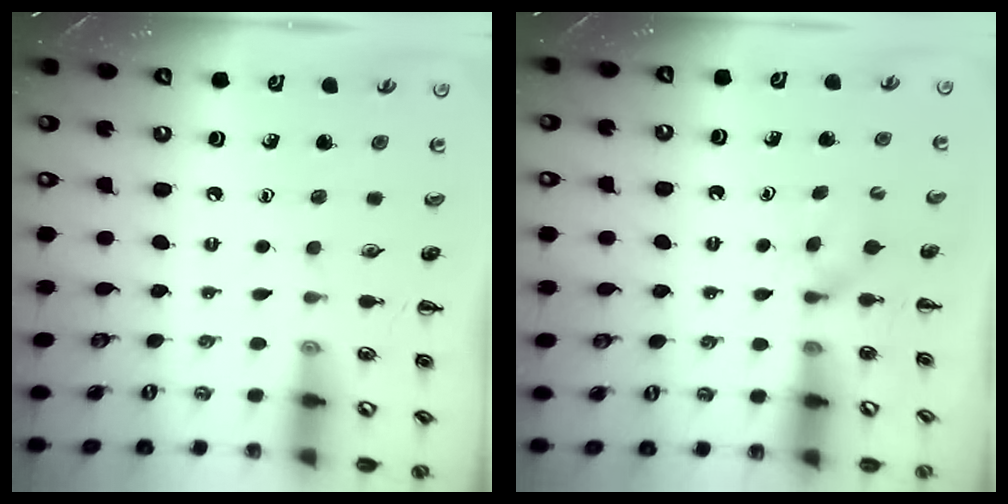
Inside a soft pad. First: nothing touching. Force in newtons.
{"total": 2.5, "press": 2.4, "slide": 0.9}